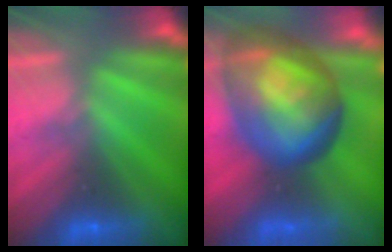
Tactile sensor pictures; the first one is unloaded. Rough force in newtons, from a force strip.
{"total": 7.7}